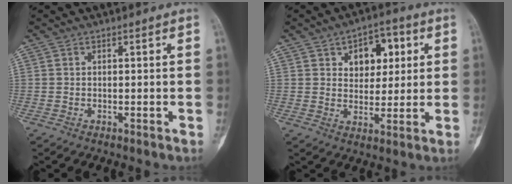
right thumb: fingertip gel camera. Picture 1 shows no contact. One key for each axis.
{"total": 9.4, "fx": 3.3, "fy": 6.2, "fz": 6.3, "tx": -0.046, "ty": -0.007, "tz": 0.046}